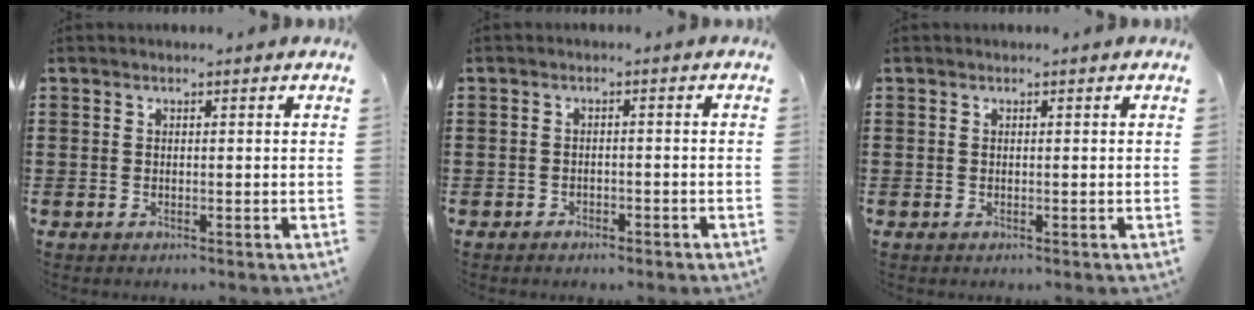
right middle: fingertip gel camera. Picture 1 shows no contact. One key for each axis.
{"total": 1.2, "fx": -1.2, "fy": 0.4, "fz": 0.1, "tx": -0.008, "ty": 0.000, "tz": -0.025}
{"total": 0.0}